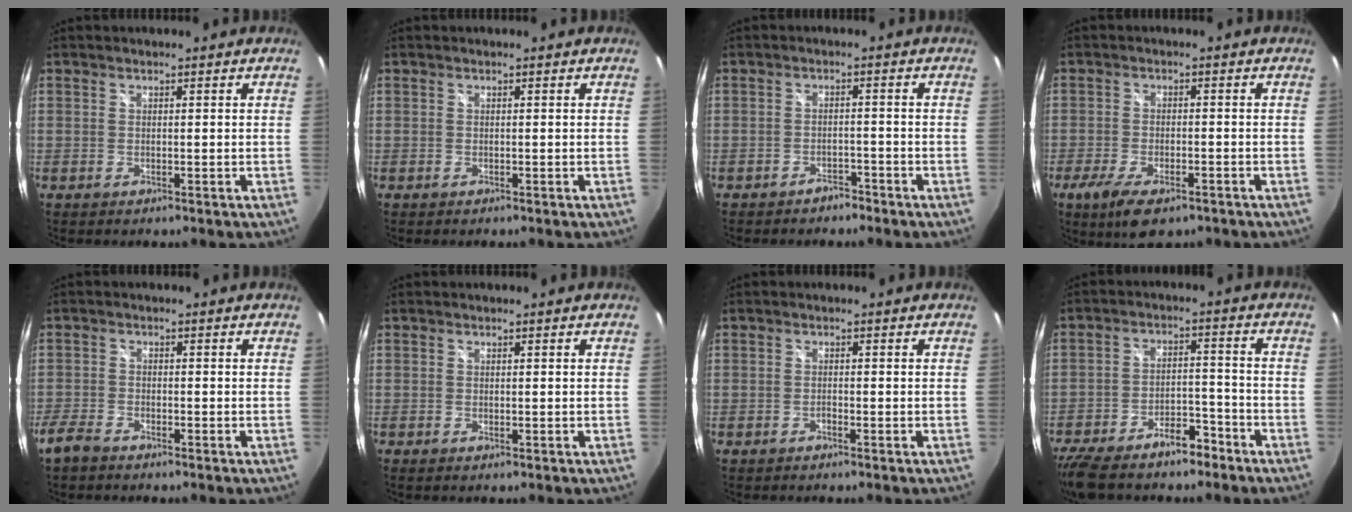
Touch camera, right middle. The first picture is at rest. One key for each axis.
{"total": 0.0}
{"total": 2.4, "fx": -2.1, "fy": 1.0, "fz": 0.6, "tx": -0.014, "ty": 0.005, "tz": -0.028}
{"total": 9.1, "fx": -5.9, "fy": 3.3, "fz": 6.1, "tx": -0.136, "ty": -0.032, "tz": -0.098}
{"total": 3.5, "fx": -2.9, "fy": 1.2, "fz": 1.5, "tx": -0.049, "ty": -0.005, "tz": -0.061}
{"total": 0.0}
{"total": 0.6, "fx": -0.6, "fy": 0.2, "fz": 0.1, "tx": 0.000, "ty": 0.000, "tz": -0.011}
{"total": 11.2, "fx": -9.0, "fy": 3.7, "fz": 5.5, "tx": -0.119, "ty": 0.010, "tz": -0.148}